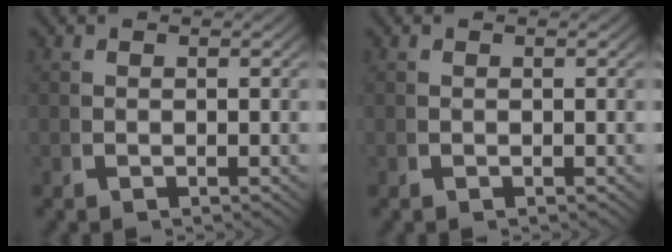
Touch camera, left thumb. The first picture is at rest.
{"total": 0.0}